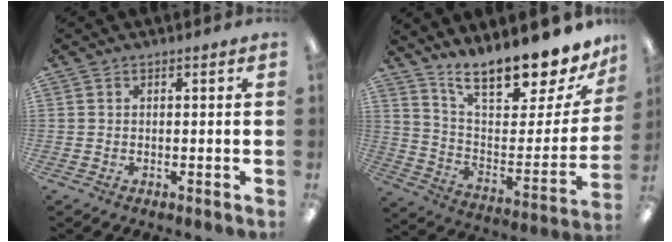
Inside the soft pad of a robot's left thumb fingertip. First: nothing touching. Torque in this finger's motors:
{"motor_torque": [0.44, 0.37, 1.50, -1.27, 0.11]}